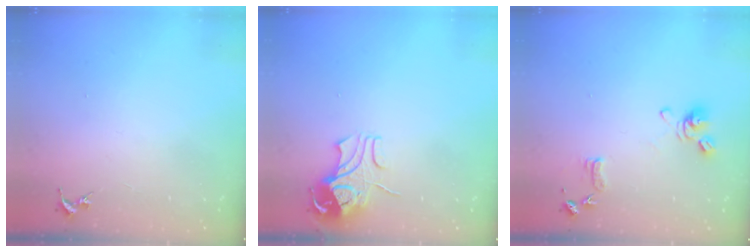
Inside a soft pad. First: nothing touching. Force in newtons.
{"total": 9.4, "press": 9.4, "slide": 1.1}
{"total": 9.8, "press": 9.7, "slide": 1.7}